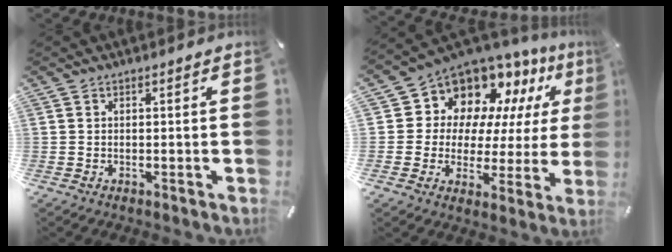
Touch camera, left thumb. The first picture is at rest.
{"total": 11.7, "force": [8.7, 7.6, 1.9], "torque": [-0.050, -0.089, 0.161]}